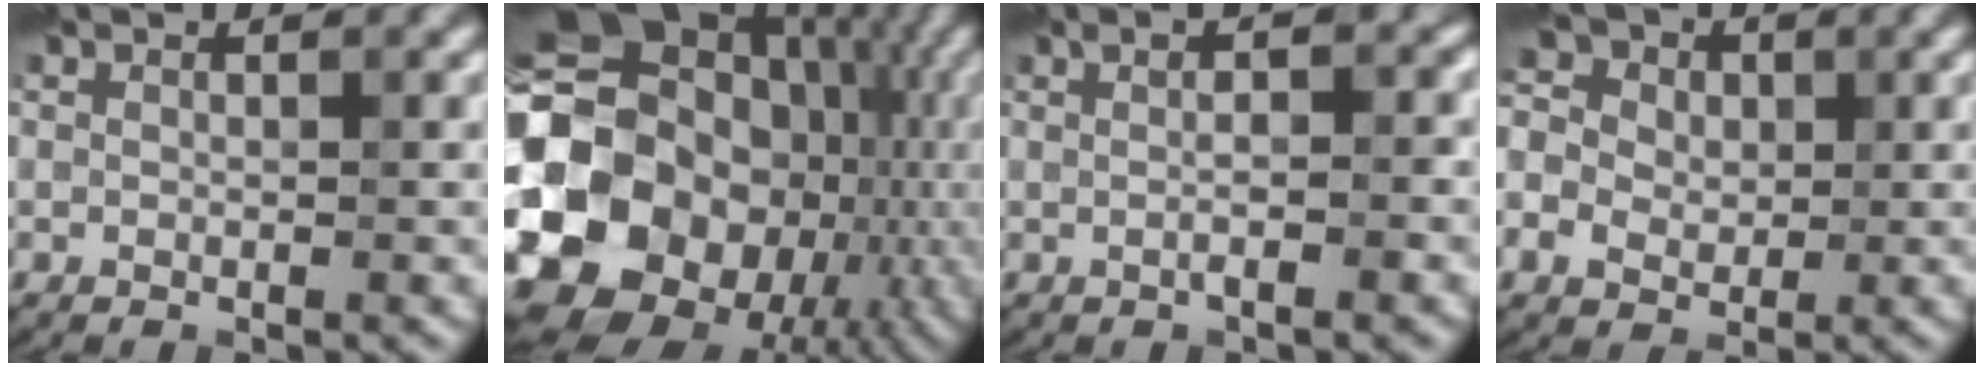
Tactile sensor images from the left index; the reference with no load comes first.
{"total": 22.4, "force": [-2.8, 19.3, 11.1], "torque": [-0.211, -0.010, -0.073]}
{"total": 3.8, "force": [0.6, 1.3, 3.5], "torque": [-0.024, 0.005, -0.009]}
{"total": 6.7, "force": [1.1, 5.5, 3.7], "torque": [-0.075, 0.028, -0.005]}